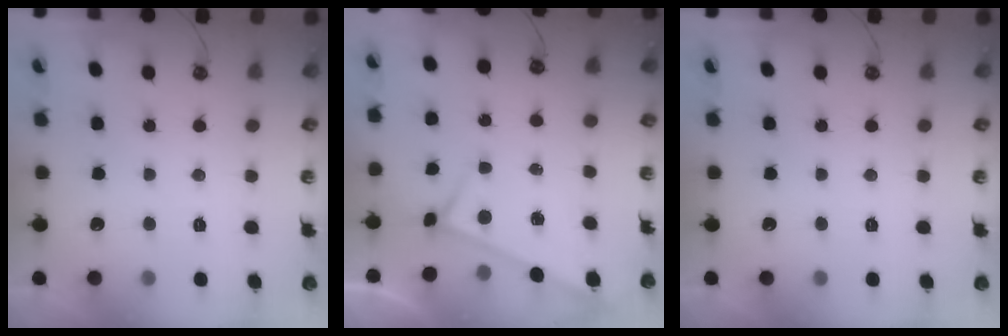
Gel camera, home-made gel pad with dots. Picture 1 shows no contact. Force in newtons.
{"total": 3.6, "press": 3.6, "slide": 0.3}
{"total": 0.0}